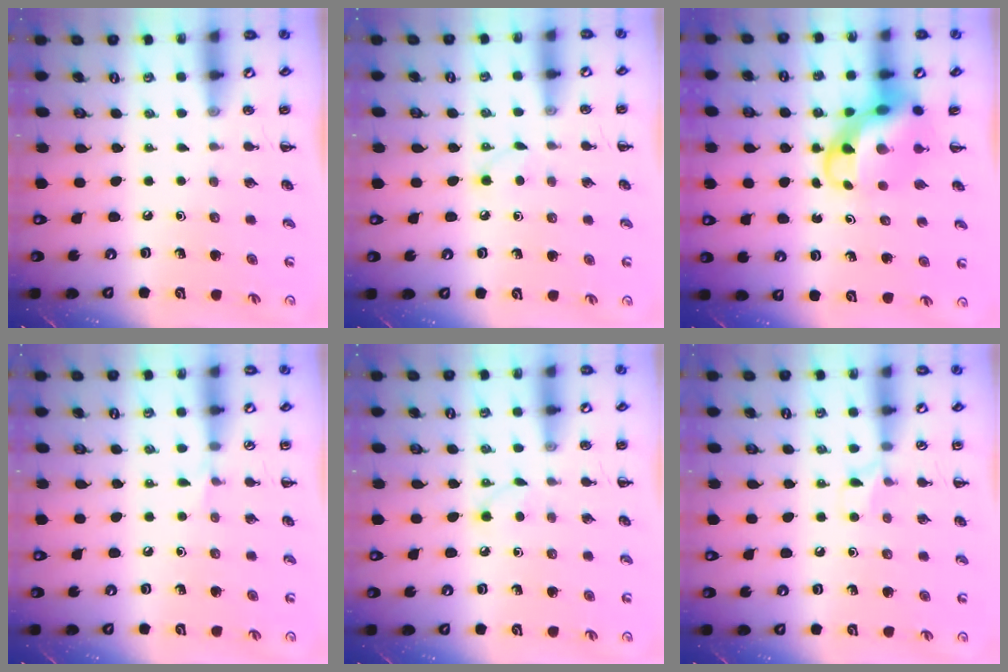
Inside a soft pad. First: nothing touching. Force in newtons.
{"total": 2.7, "press": 2.5, "slide": 0.9}
{"total": 6.7, "press": 6.4, "slide": 1.8}
{"total": 3.8, "press": 3.5, "slide": 1.4}
{"total": 2.7, "press": 2.5, "slide": 0.9}
{"total": 6.4, "press": 6.2, "slide": 1.9}